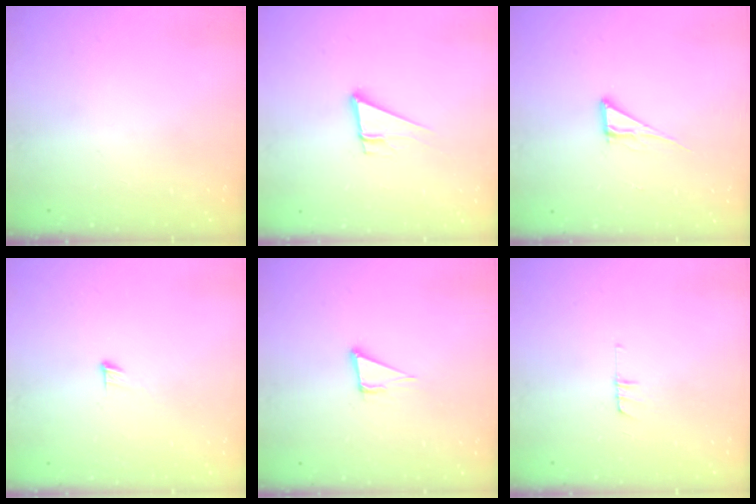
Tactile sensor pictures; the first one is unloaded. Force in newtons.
{"total": 9.0, "press": 8.3, "slide": 3.3}
{"total": 6.8, "press": 6.8, "slide": 0.2}
{"total": 3.3, "press": 3.3, "slide": 0.2}
{"total": 5.4, "press": 4.4, "slide": 3.1}
{"total": 4.8, "press": 4.8, "slide": 0.4}